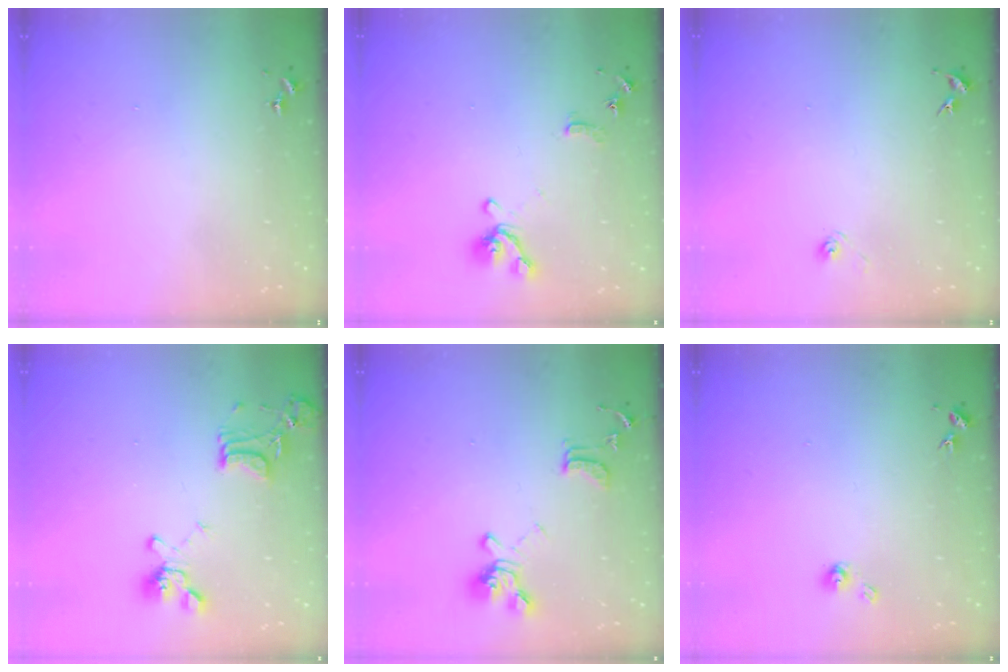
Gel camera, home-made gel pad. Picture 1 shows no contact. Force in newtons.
{"total": 11.5, "press": 11.4, "slide": 1.6}
{"total": 3.2, "press": 2.7, "slide": 1.7}
{"total": 15.8, "press": 15.7, "slide": 1.4}
{"total": 14.3, "press": 14.2, "slide": 1.5}
{"total": 4.9, "press": 4.9, "slide": 0.5}